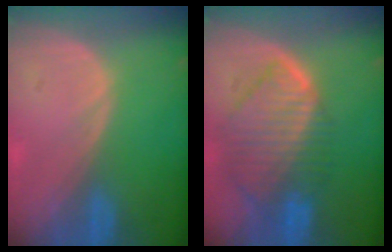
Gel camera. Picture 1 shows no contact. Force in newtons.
{"total": 10.1, "press": 8.8, "slide": 5.1}